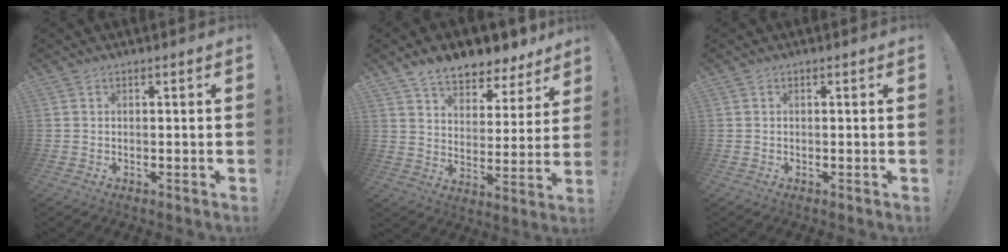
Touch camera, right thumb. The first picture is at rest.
{"total": 10.1, "force": [8.7, 4.0, 3.4], "torque": [-0.064, -0.067, 0.157]}
{"total": 0.0}